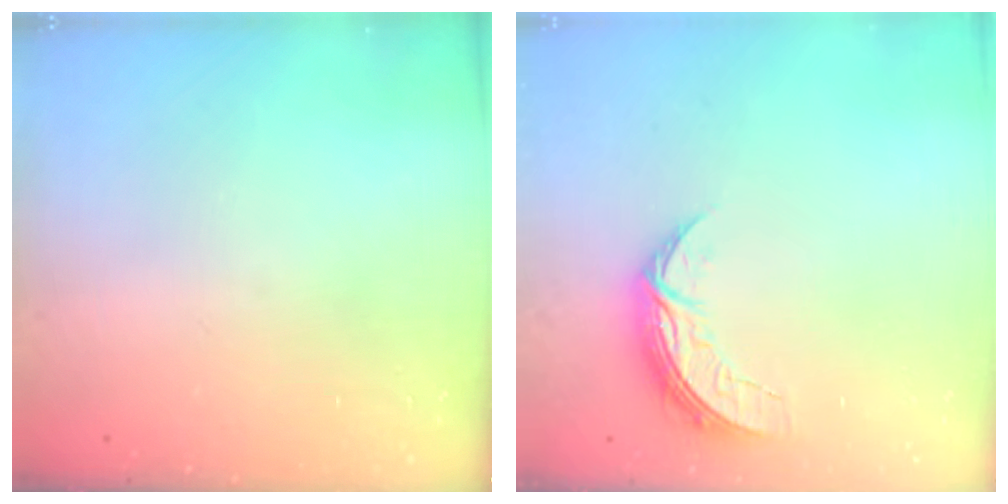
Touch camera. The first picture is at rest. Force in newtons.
{"total": 7.2, "press": 7.1, "slide": 0.5}